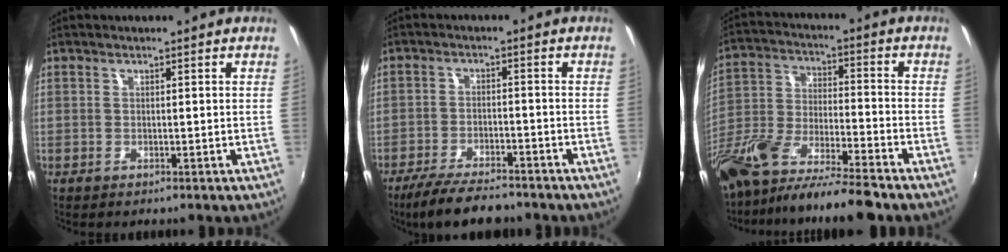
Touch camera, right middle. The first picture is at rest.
{"total": 10.4, "force": [-8.7, 2.4, 5.1], "torque": [-0.118, -0.022, -0.144]}
{"total": 18.0, "force": [-14.2, 2.6, 10.7], "torque": [-0.212, -0.034, -0.259]}